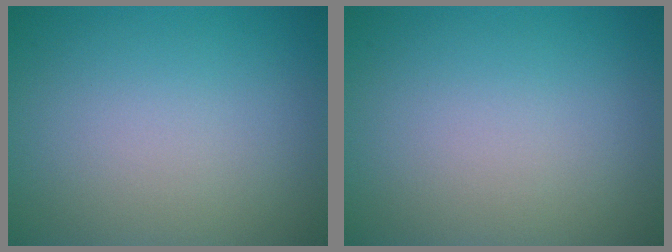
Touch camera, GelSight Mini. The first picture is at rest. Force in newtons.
{"total": 0.0}